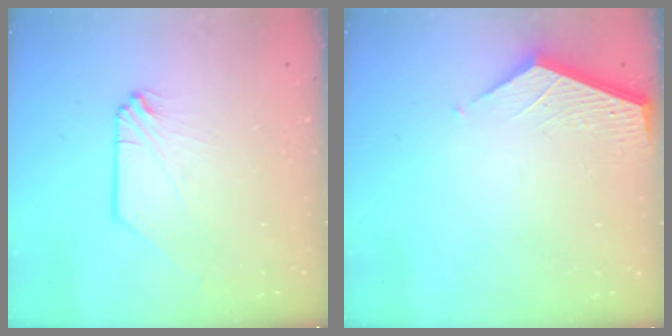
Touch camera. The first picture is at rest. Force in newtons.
{"total": 3.6, "press": 3.6, "slide": 0.4}